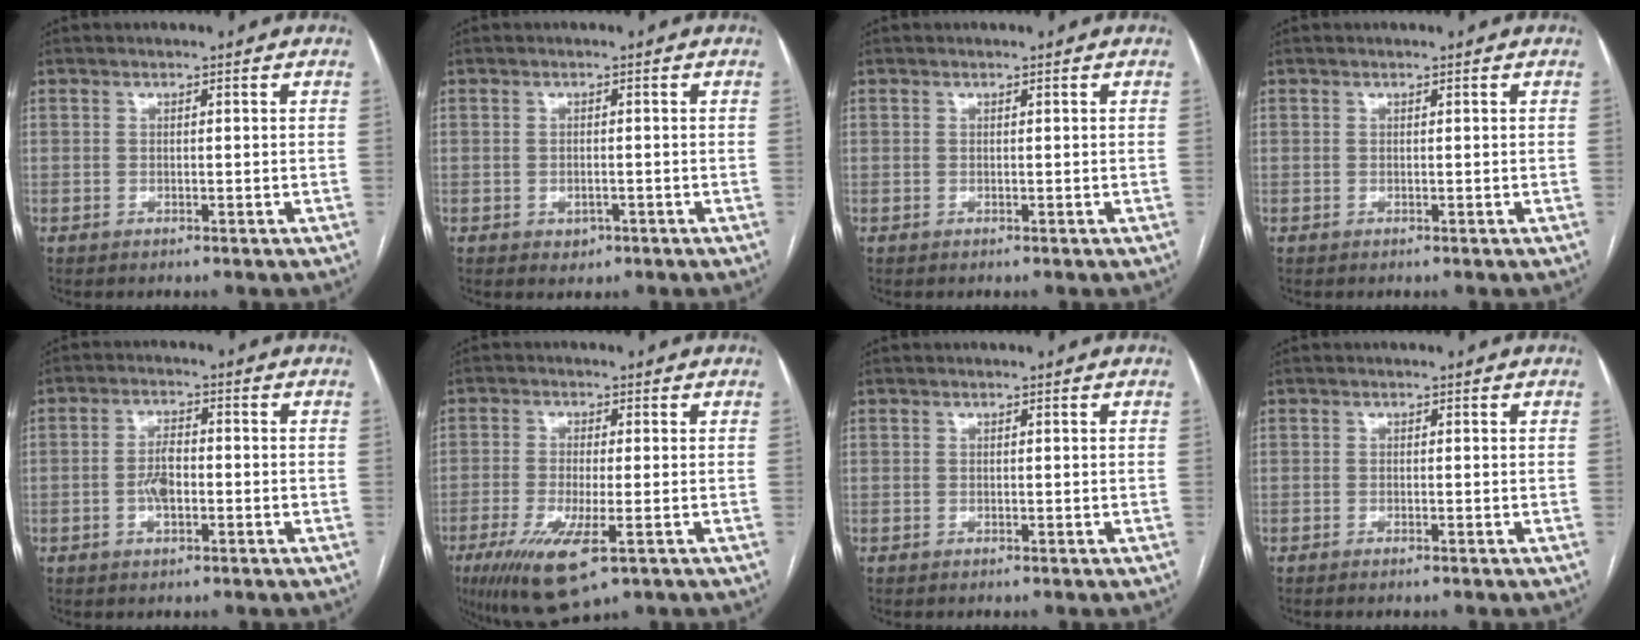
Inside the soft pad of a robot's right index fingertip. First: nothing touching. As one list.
[{"total": 1.7, "force": [-0.8, 1.3, 0.8], "torque": [-0.011, 0.002, -0.004]}, {"total": 0.0}, {"total": 0.0}, {"total": 4.0, "force": [-0.9, 1.8, 3.5], "torque": [-0.068, 0.006, -0.016]}, {"total": 9.7, "force": [-4.2, 2.1, 8.5], "torque": [-0.160, -0.029, -0.067]}, {"total": 0.0}, {"total": 0.7, "force": [-0.5, 0.0, 0.5], "torque": [-0.010, -0.001, -0.010]}]